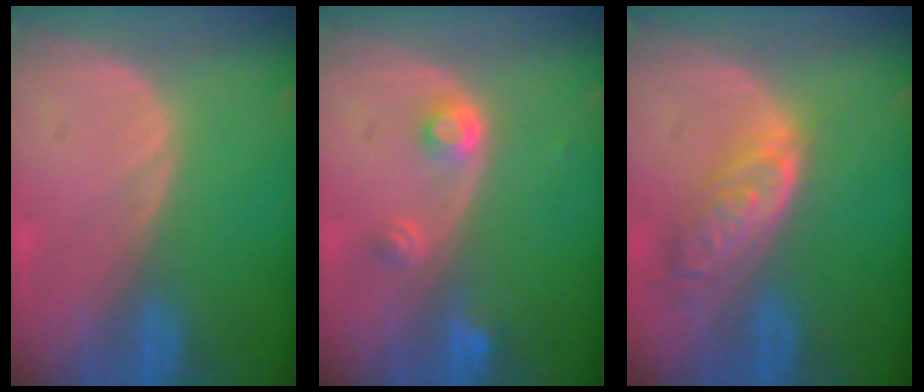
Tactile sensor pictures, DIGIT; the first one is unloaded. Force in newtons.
{"total": 3.0, "press": 2.8, "slide": 0.9}
{"total": 6.4, "press": 5.8, "slide": 2.7}